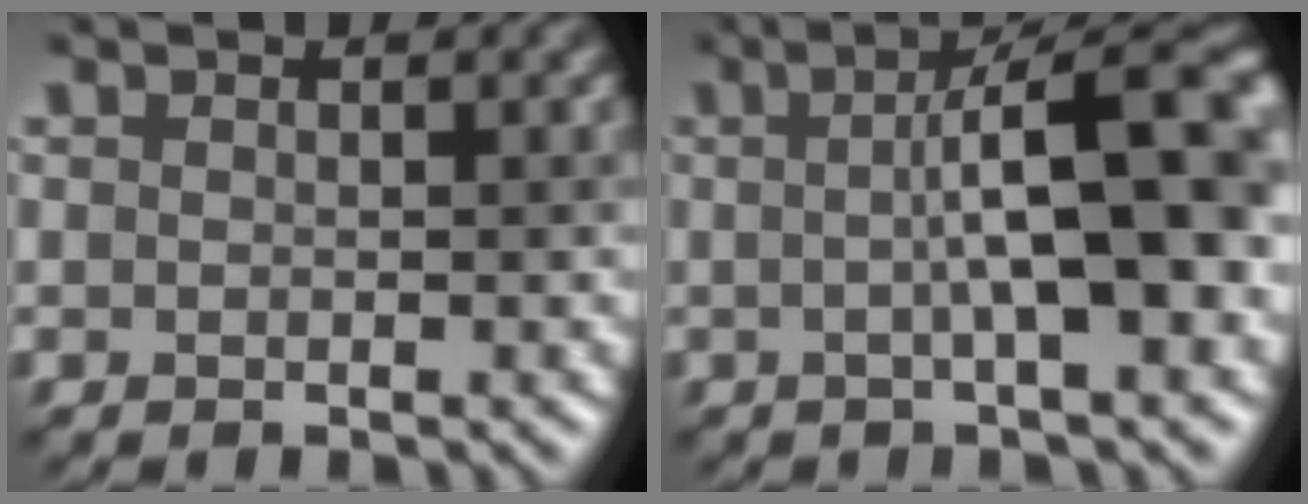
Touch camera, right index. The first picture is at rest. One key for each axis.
{"total": 10.1, "fx": 0.6, "fy": 2.2, "fz": 9.8, "tx": -0.114, "ty": 0.020, "tz": 0.007}